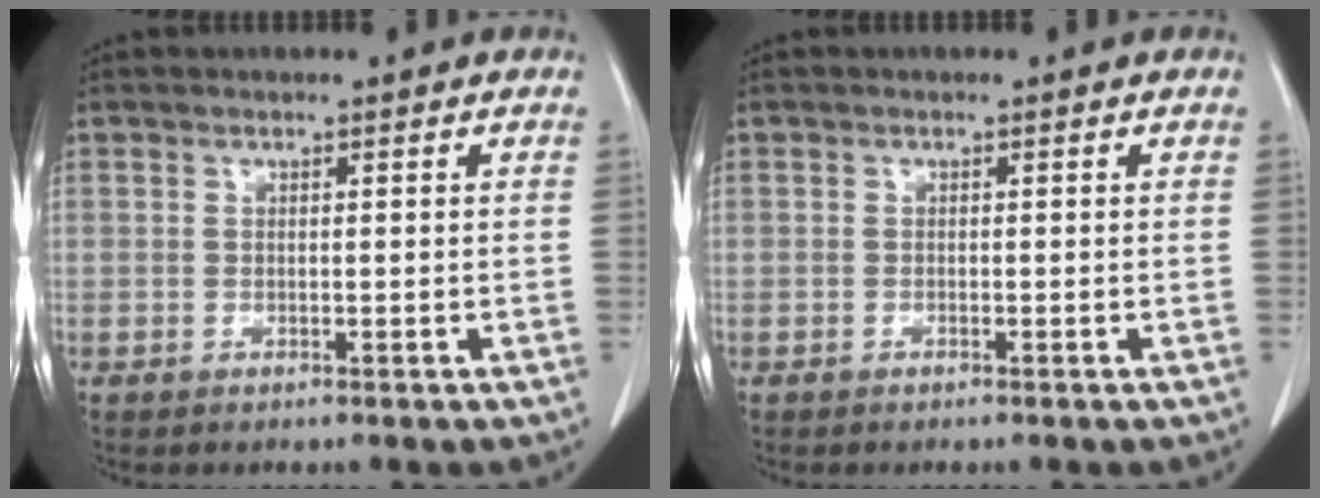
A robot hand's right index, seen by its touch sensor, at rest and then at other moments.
{"total": 0.0}